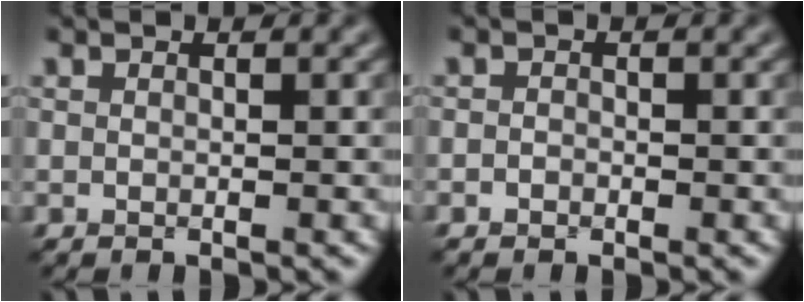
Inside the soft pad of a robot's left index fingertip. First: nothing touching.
{"total": 0.7, "force": [-0.5, 0.5, 0.1], "torque": [0.000, 0.000, -0.010]}